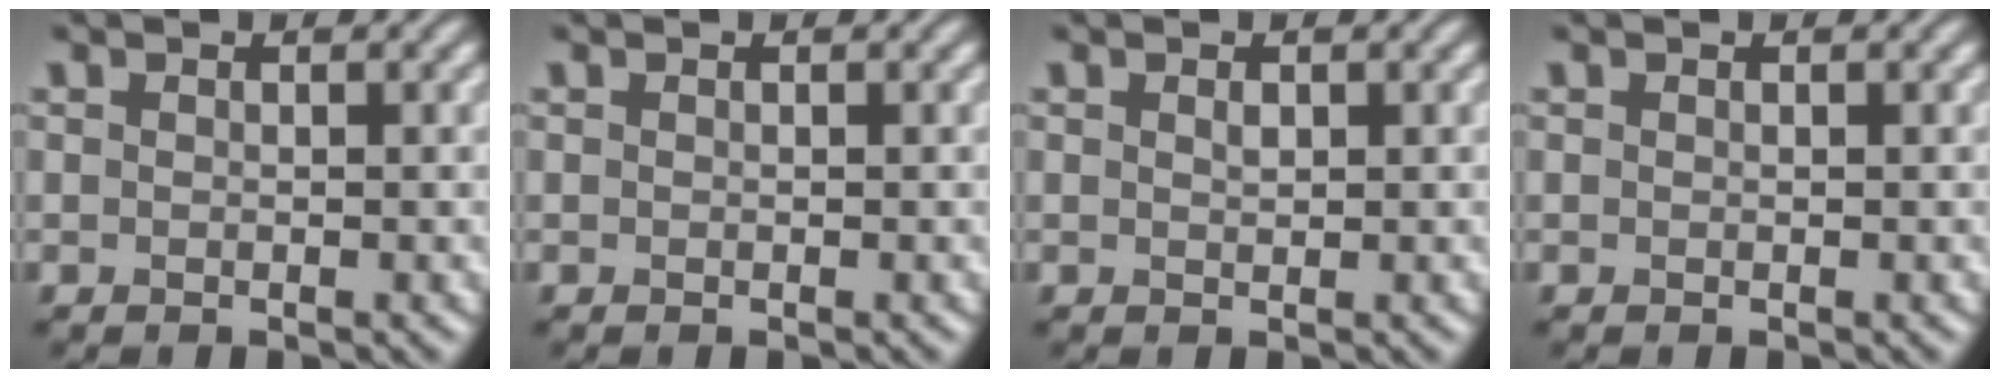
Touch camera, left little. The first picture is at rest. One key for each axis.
{"total": 0.0}
{"total": 0.6, "fx": 0.3, "fy": 0.3, "fz": 0.4, "tx": -0.010, "ty": 0.001, "tz": 0.005}
{"total": 0.0}